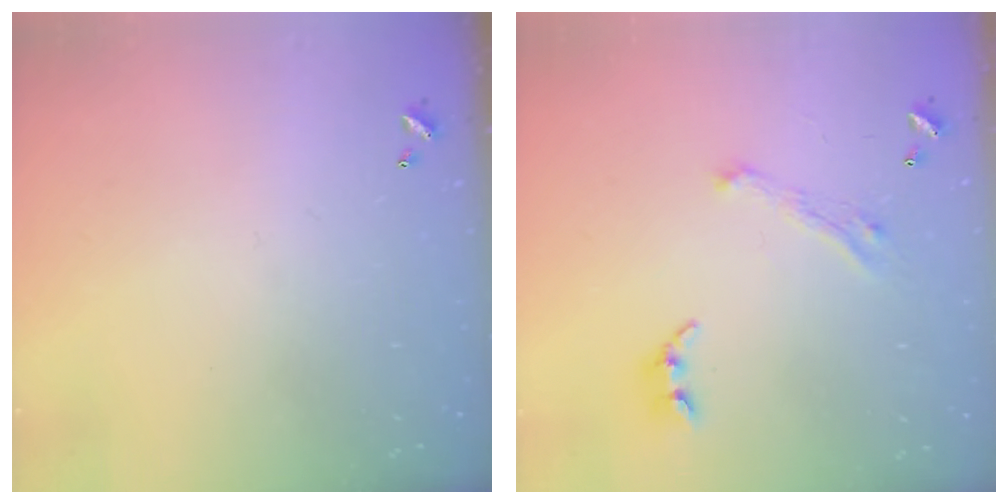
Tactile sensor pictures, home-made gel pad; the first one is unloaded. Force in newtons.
{"total": 4.1, "press": 4.0, "slide": 1.1}